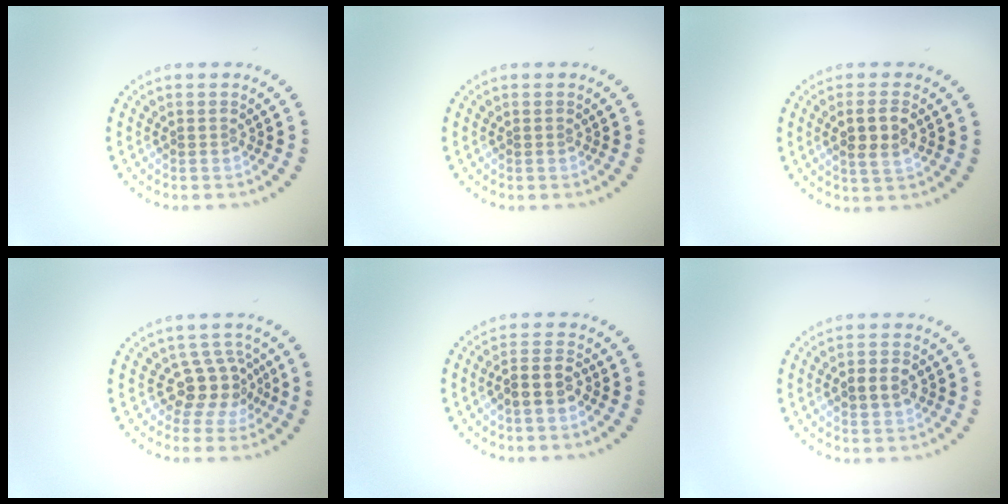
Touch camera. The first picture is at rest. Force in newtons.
{"total": 0.0}
{"total": 2.8, "press": 2.7, "slide": 0.7}
{"total": 3.5, "press": 2.7, "slide": 2.3}
{"total": 2.4, "press": 2.2, "slide": 1.1}
{"total": 2.7, "press": 2.7, "slide": 0.1}